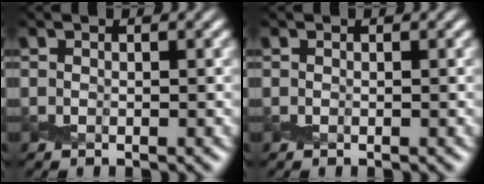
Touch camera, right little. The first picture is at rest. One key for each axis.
{"total": 0.0}